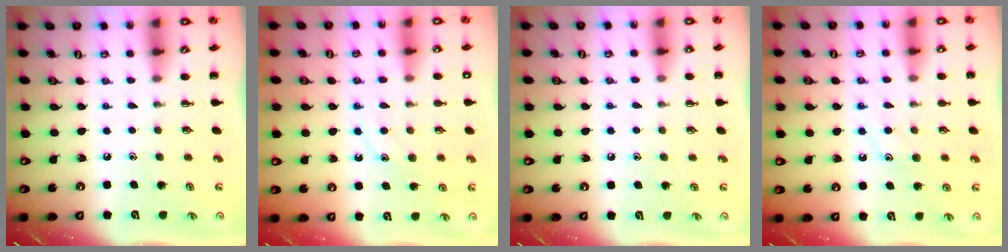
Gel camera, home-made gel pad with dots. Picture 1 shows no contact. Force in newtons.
{"total": 11.8, "press": 11.8, "slide": 0.7}
{"total": 7.0, "press": 6.6, "slide": 2.3}
{"total": 10.0, "press": 9.9, "slide": 1.1}